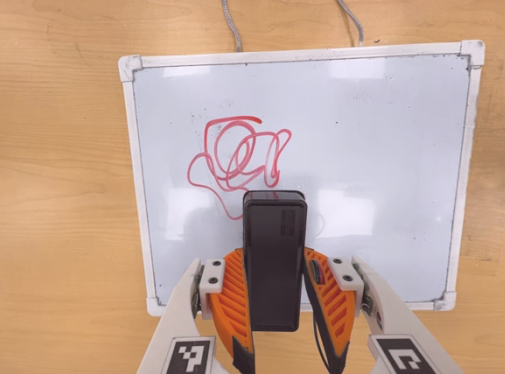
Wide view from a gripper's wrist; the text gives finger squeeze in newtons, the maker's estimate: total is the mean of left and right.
{"total": 3.5, "left": 2.0, "right": 4.9}